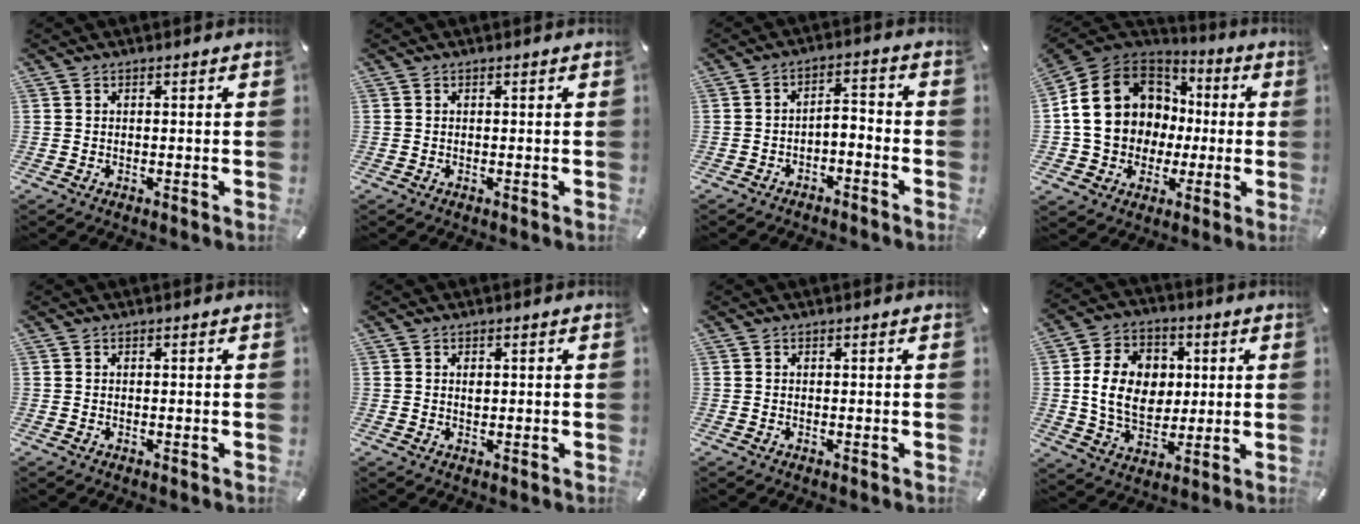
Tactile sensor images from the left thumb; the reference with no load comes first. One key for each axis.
{"total": 0.0}
{"total": 4.1, "fx": -3.3, "fy": 1.7, "fz": 1.7, "tx": -0.027, "ty": 0.020, "tz": -0.065}
{"total": 17.1, "fx": 0.1, "fy": 15.5, "fz": 7.3, "tx": -0.147, "ty": 0.010, "tz": 0.019}
{"total": 0.0}
{"total": 1.1, "fx": 0.2, "fy": 0.7, "fz": 0.8, "tx": -0.018, "ty": 0.002, "tz": 0.004}
{"total": 0.0}
{"total": 13.7, "fx": 1.1, "fy": 10.9, "fz": 8.2, "tx": -0.156, "ty": 0.017, "tz": 0.022}